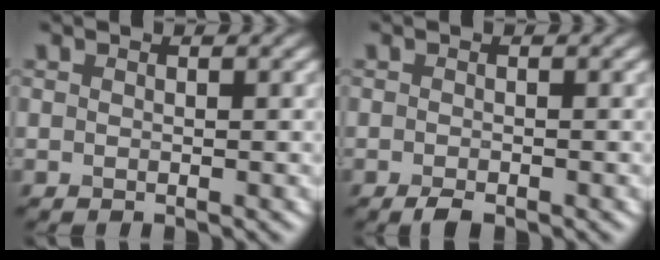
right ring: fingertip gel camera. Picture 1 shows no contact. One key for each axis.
{"total": 1.3, "fx": -1.0, "fy": 0.4, "fz": 0.8, "tx": -0.018, "ty": -0.003, "tz": -0.018}